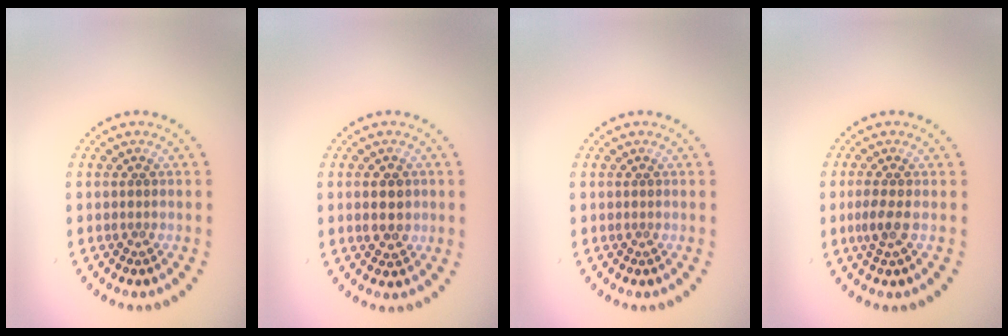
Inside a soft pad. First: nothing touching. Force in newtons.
{"total": 2.3, "press": 2.3, "slide": 0.2}
{"total": 0.0}
{"total": 1.7, "press": 1.5, "slide": 0.8}